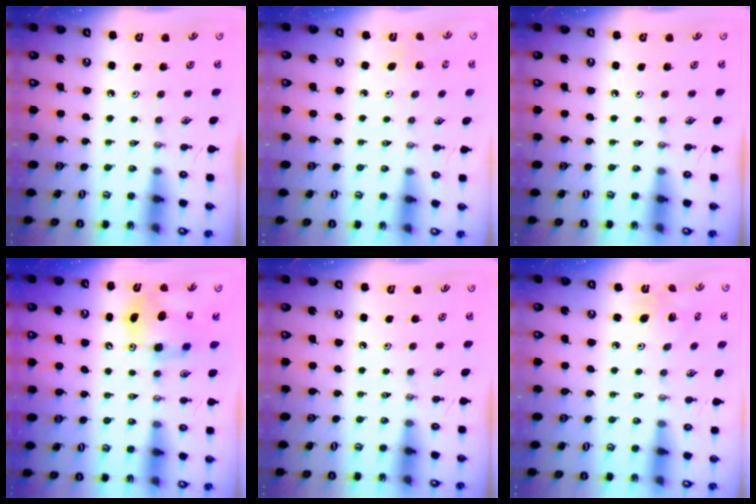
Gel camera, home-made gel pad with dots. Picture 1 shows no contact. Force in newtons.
{"total": 2.3, "press": 2.3, "slide": 0.2}
{"total": 0.0}
{"total": 8.7, "press": 8.7, "slide": 0.4}
{"total": 0.0}
{"total": 6.2, "press": 5.9, "slide": 1.8}